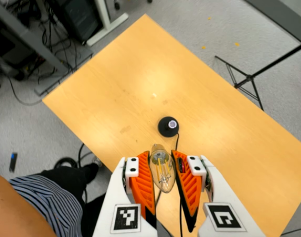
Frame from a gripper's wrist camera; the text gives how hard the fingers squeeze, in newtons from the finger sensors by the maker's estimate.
{"total": 21.8, "left": 24.0, "right": 19.6}